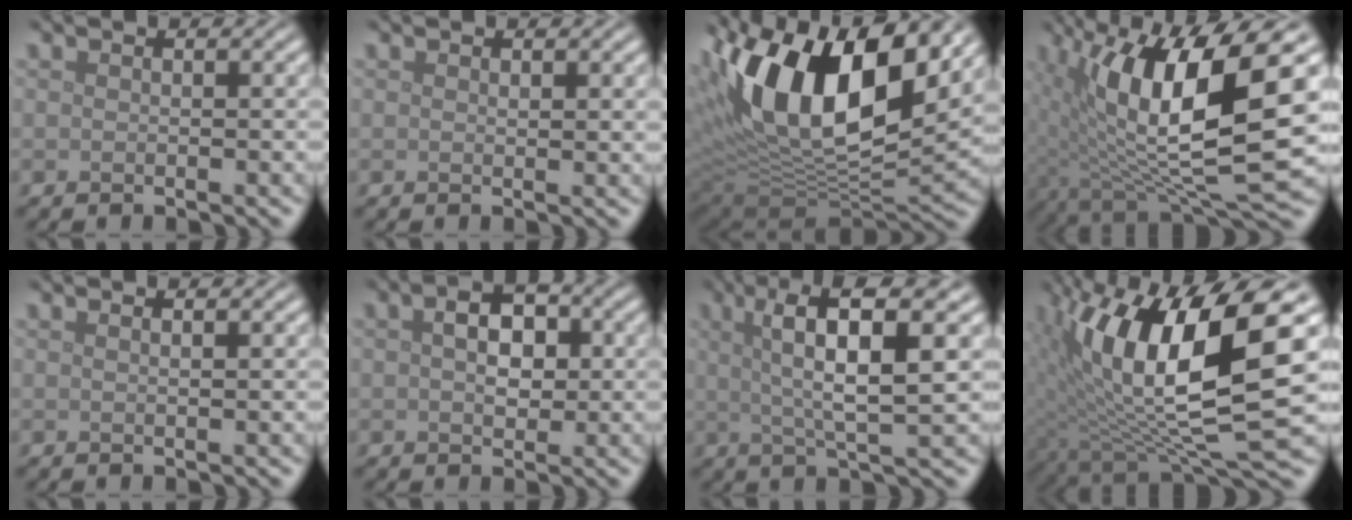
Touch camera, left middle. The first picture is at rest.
{"total": 0.5, "force": [0.3, 0.1, 0.4], "torque": [-0.004, -0.003, 0.006]}
{"total": 16.2, "force": [6.3, 8.2, 12.5], "torque": [-0.220, 0.015, 0.107]}
{"total": 13.7, "force": [1.8, 5.3, 12.5], "torque": [-0.234, -0.025, 0.038]}
{"total": 1.0, "force": [0.5, 0.4, 0.7], "torque": [-0.002, -0.001, -0.001]}
{"total": 3.4, "force": [0.5, 2.1, 2.6], "torque": [-0.045, 0.005, 0.004]}
{"total": 7.8, "force": [2.7, 1.5, 7.1], "torque": [-0.110, 0.011, 0.040]}
{"total": 14.1, "force": [2.9, 4.9, 12.9], "torque": [-0.240, -0.007, 0.057]}